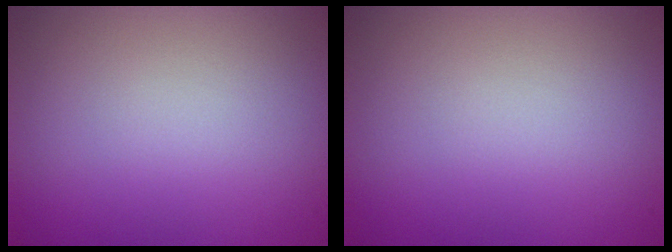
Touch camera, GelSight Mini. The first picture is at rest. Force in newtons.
{"total": 0.0}